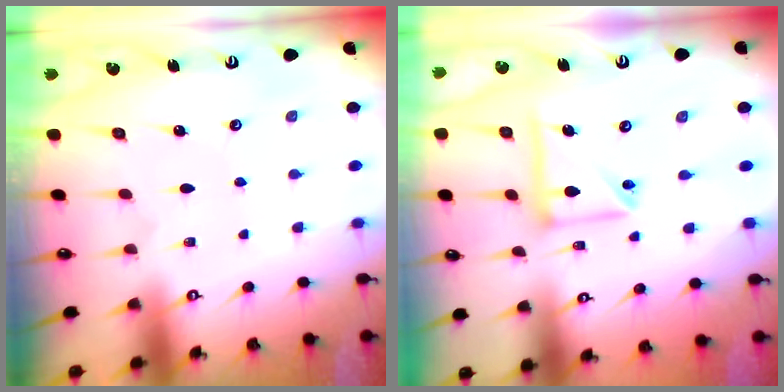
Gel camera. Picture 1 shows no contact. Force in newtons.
{"total": 11.6, "press": 11.6, "slide": 1.2}